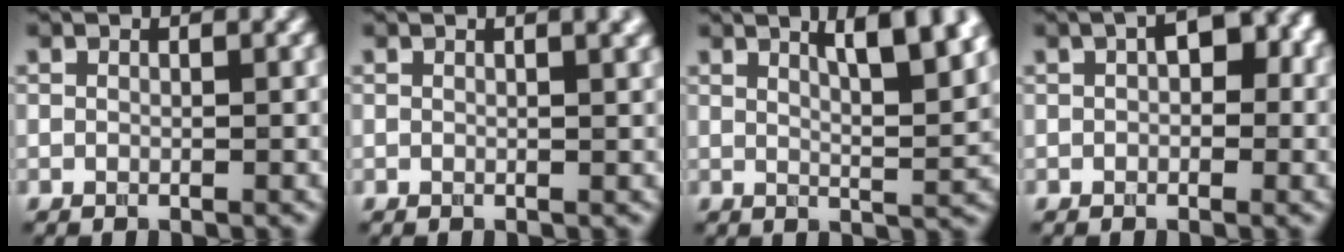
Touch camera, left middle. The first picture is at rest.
{"total": 2.6, "force": [1.2, 0.9, 2.1], "torque": [-0.014, 0.004, 0.011]}
{"total": 7.6, "force": [3.7, 2.2, 6.2], "torque": [-0.062, 0.016, 0.050]}
{"total": 3.5, "force": [0.7, 2.0, 2.9], "torque": [-0.033, 0.011, 0.003]}